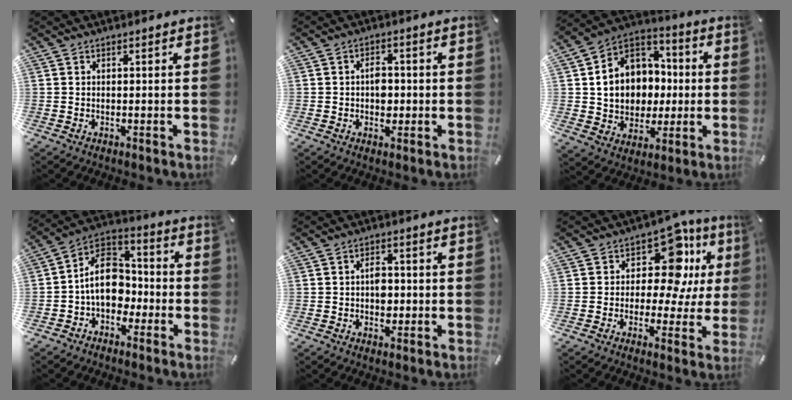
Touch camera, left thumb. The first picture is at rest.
{"total": 4.1, "force": [-0.4, 3.1, 2.7], "torque": [-0.028, -0.003, -0.014]}
{"total": 13.1, "force": [0.1, 12.0, 5.3], "torque": [-0.112, -0.007, 0.008]}
{"total": 12.4, "force": [-2.3, 9.5, 7.6], "torque": [-0.135, 0.019, -0.042]}
{"total": 4.3, "force": [-0.4, 3.1, 2.8], "torque": [-0.029, -0.003, -0.014]}
{"total": 13.9, "force": [4.9, 7.9, 10.3], "torque": [-0.150, -0.030, 0.082]}